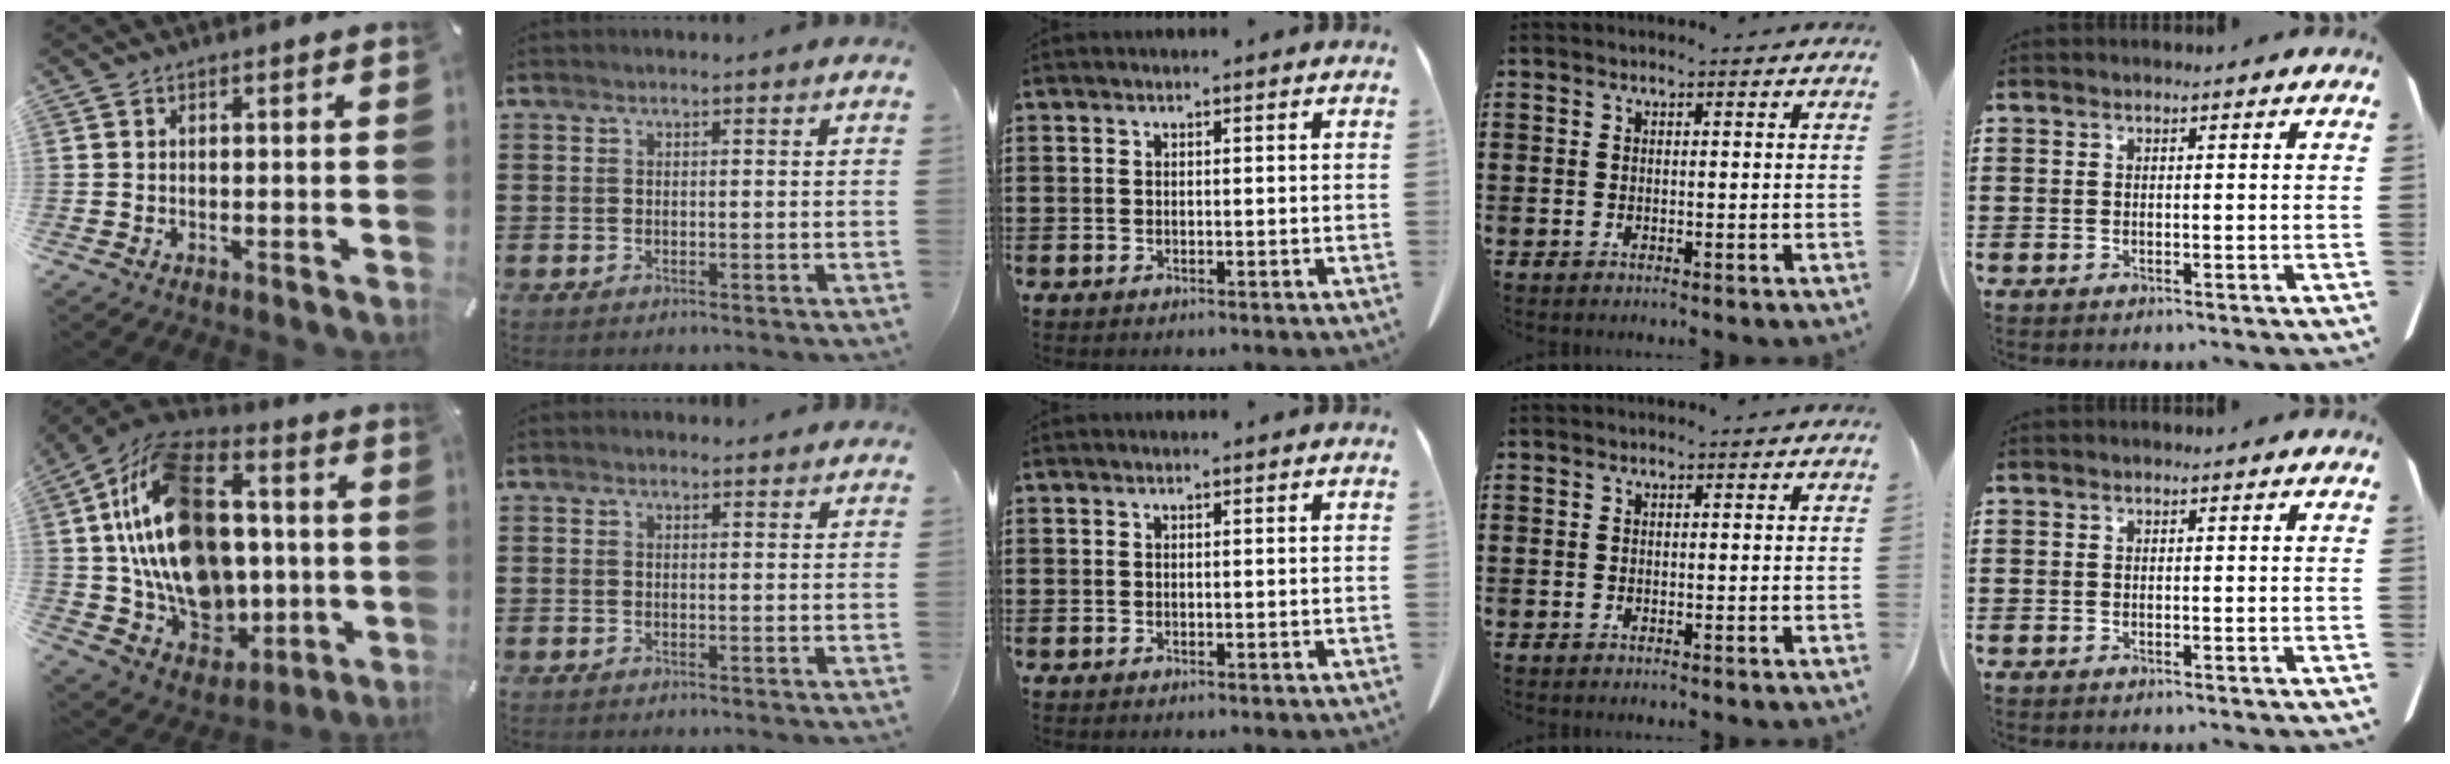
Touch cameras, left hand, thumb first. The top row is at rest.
{"thumb": {"total": 24.1, "force": [2.9, 17.5, 16.4], "torque": [-0.316, -0.015, 0.061]}, "index": {"total": 0.9, "force": [0.9, 0.2, 0.1], "torque": [-0.005, 0.001, 0.018]}}